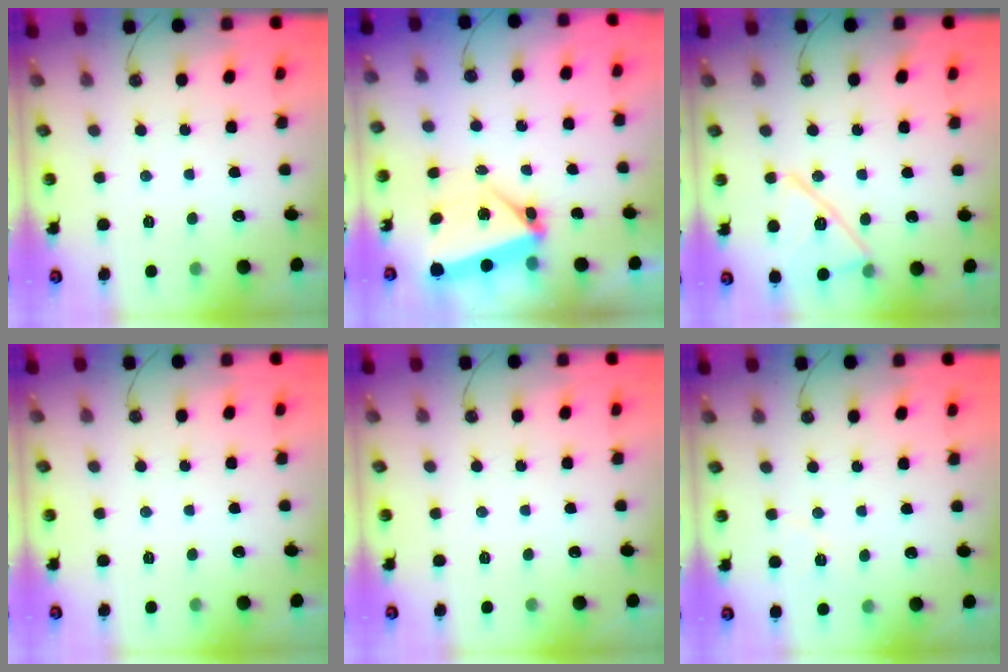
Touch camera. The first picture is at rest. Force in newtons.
{"total": 5.8, "press": 5.4, "slide": 2.1}
{"total": 14.2, "press": 13.4, "slide": 4.7}
{"total": 0.0}
{"total": 0.0}
{"total": 5.2, "press": 4.6, "slide": 2.4}